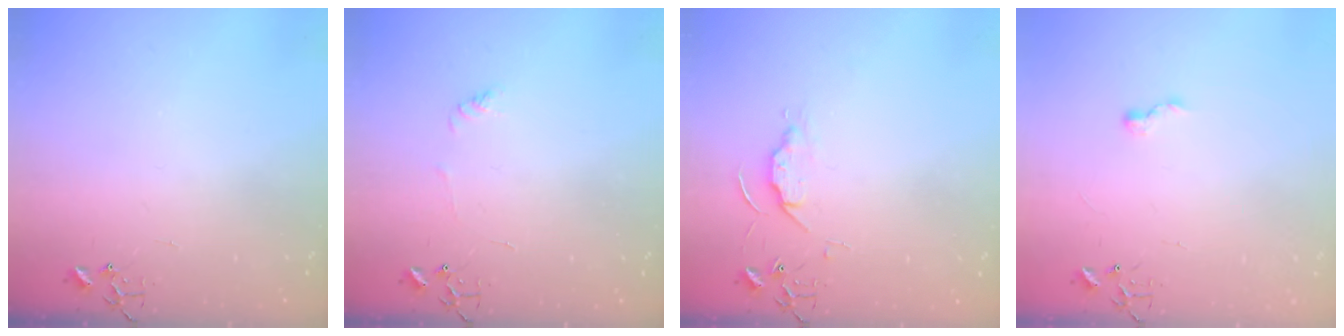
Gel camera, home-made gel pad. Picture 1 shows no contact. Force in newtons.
{"total": 3.7, "press": 3.7, "slide": 0.5}
{"total": 5.7, "press": 5.6, "slide": 0.8}
{"total": 5.7, "press": 5.6, "slide": 0.7}